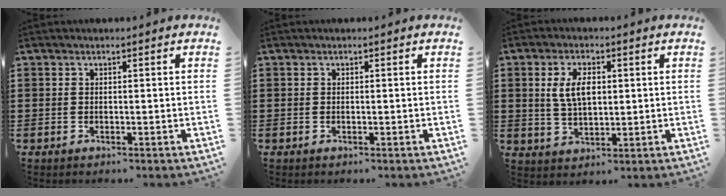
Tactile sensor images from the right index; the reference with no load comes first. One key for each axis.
{"total": 0.0}
{"total": 5.8, "fx": 1.1, "fy": 2.9, "fz": 4.9, "tx": -0.095, "ty": 0.009, "tz": 0.015}